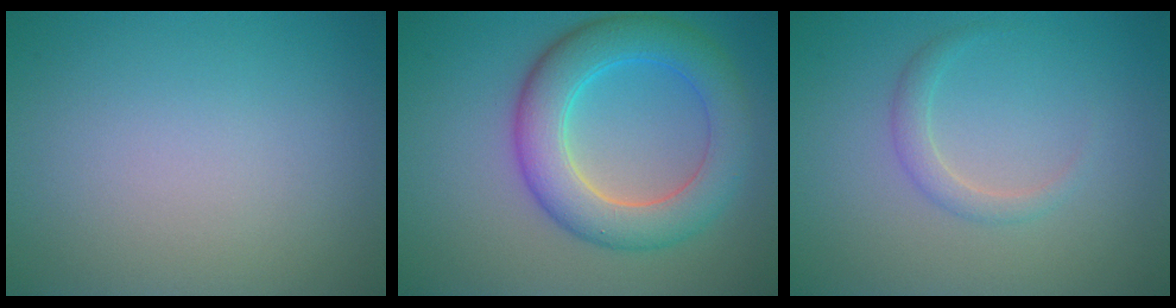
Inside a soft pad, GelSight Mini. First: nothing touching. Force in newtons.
{"total": 7.0, "press": 7.0, "slide": 0.0}
{"total": 1.6, "press": 1.6, "slide": 0.1}